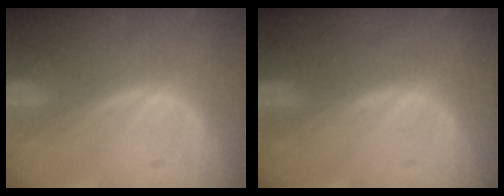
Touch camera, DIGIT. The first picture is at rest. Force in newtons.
{"total": 0.0}